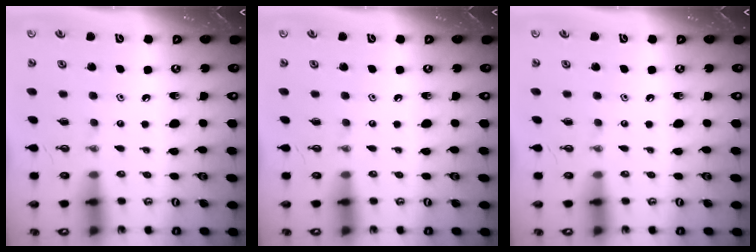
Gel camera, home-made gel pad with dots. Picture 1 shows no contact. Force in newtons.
{"total": 0.0}
{"total": 0.0}